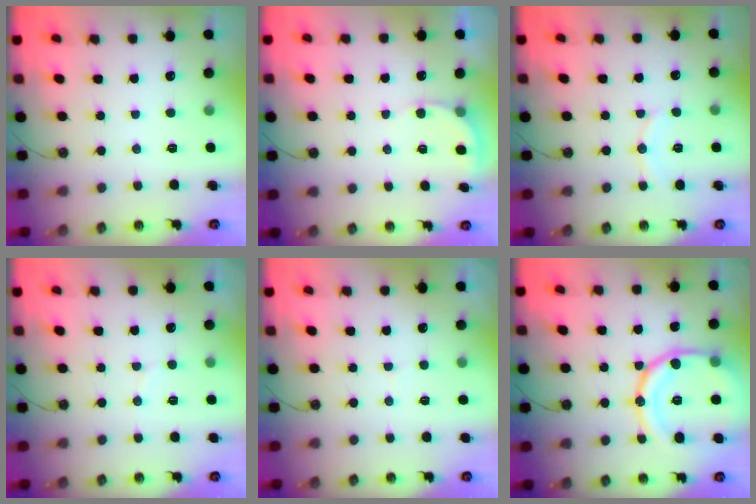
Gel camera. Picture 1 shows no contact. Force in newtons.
{"total": 3.5, "press": 3.4, "slide": 0.4}
{"total": 7.4, "press": 7.4, "slide": 0.7}
{"total": 2.9, "press": 2.7, "slide": 1.1}
{"total": 2.8, "press": 2.6, "slide": 1.0}
{"total": 17.9, "press": 17.8, "slide": 2.1}